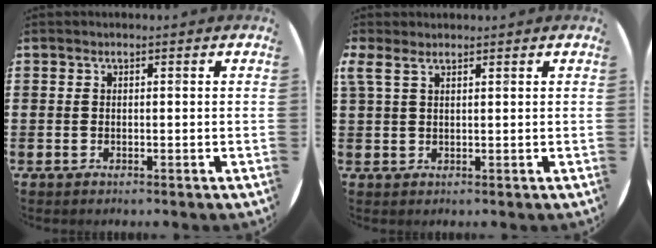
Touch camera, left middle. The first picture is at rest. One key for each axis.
{"total": 2.1, "fx": 1.6, "fy": 0.7, "fz": 1.2, "tx": -0.028, "ty": 0.004, "tz": 0.030}